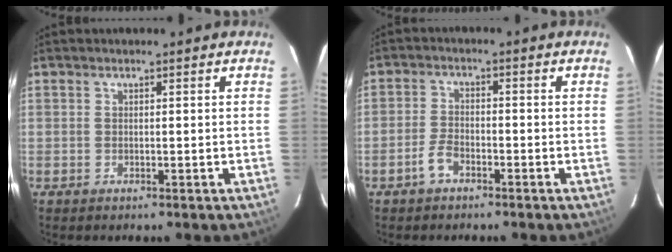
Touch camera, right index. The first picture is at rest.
{"total": 3.1, "force": [-2.0, 1.4, 1.9], "torque": [-0.042, 0.003, -0.038]}